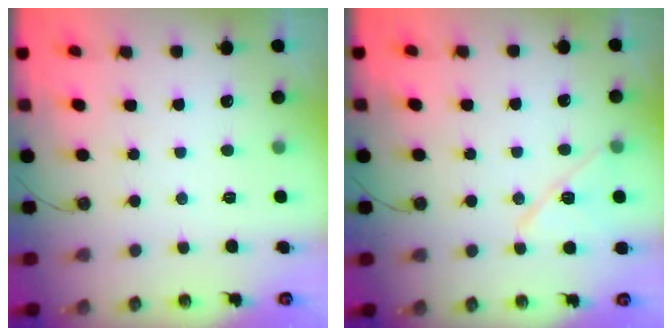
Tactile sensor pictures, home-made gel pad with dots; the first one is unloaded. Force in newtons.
{"total": 10.7, "press": 10.6, "slide": 1.4}